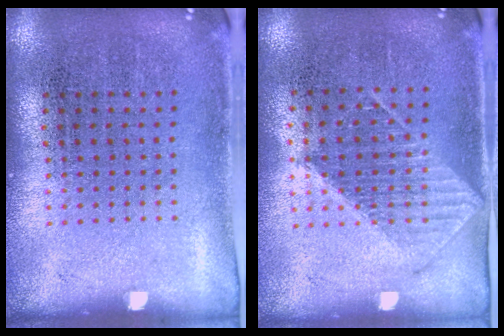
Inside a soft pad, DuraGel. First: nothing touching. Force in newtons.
{"total": 1.0, "press": 0.9, "slide": 0.3}